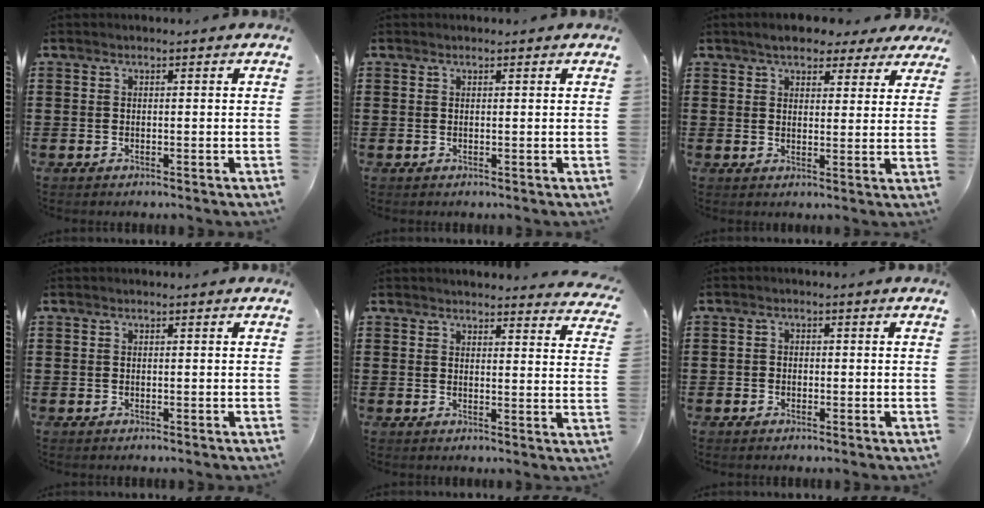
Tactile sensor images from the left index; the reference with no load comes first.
{"total": 0.0}
{"total": 4.9, "force": [4.1, 2.0, 1.6], "torque": [-0.040, -0.001, 0.075]}
{"total": 0.0}
{"total": 2.9, "force": [2.9, 0.1, 0.2], "torque": [-0.008, -0.017, 0.052]}
{"total": 1.1, "force": [-0.7, 0.9, 0.1], "torque": [-0.006, 0.003, -0.016]}